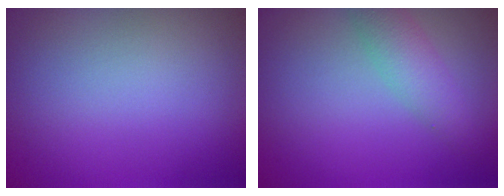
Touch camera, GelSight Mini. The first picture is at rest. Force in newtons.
{"total": 3.0, "press": 3.0, "slide": 0.1}